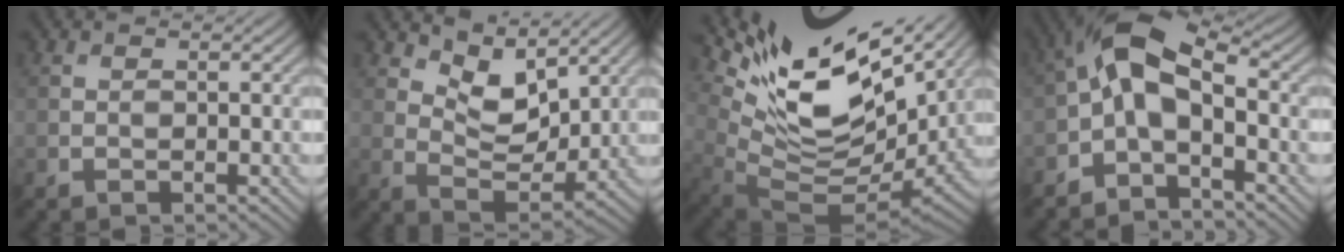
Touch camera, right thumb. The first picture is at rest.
{"total": 6.5, "force": [4.4, 3.0, 3.8], "torque": [-0.081, -0.014, 0.076]}
{"total": 14.9, "force": [7.9, 6.1, 11.1], "torque": [-0.233, 0.006, 0.153]}
{"total": 8.3, "force": [-0.9, 4.1, 7.2], "torque": [-0.145, 0.031, -0.039]}